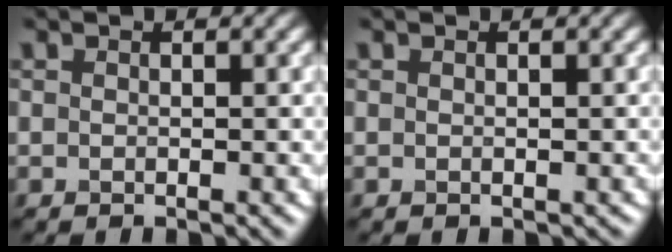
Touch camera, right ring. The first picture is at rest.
{"total": 0.0}